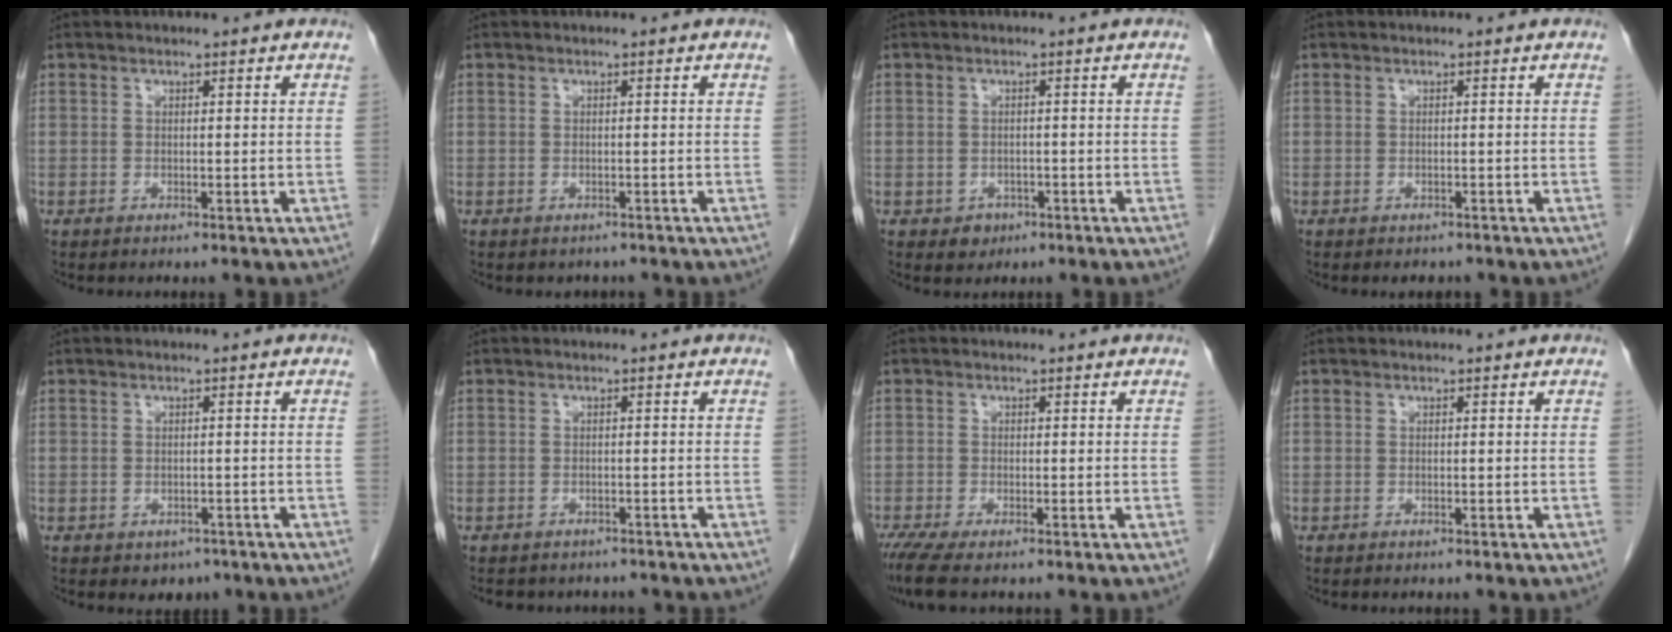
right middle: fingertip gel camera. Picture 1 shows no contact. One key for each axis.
{"total": 1.5, "fx": -1.3, "fy": 0.8, "fz": 0.1, "tx": -0.004, "ty": 0.000, "tz": -0.017}
{"total": 2.2, "fx": -1.1, "fy": 1.8, "fz": 0.6, "tx": -0.006, "ty": 0.005, "tz": -0.010}
{"total": 1.4, "fx": -1.2, "fy": 0.8, "fz": 0.2, "tx": -0.006, "ty": 0.000, "tz": -0.013}
{"total": 2.1, "fx": -1.2, "fy": 1.6, "fz": 0.8, "tx": -0.007, "ty": 0.003, "tz": -0.007}
{"total": 6.9, "fx": -6.0, "fy": 2.9, "fz": 1.6, "tx": -0.025, "ty": 0.004, "tz": -0.066}
{"total": 4.3, "fx": -3.1, "fy": 0.6, "fz": 2.9, "tx": -0.056, "ty": -0.013, "tz": -0.057}
{"total": 0.0}